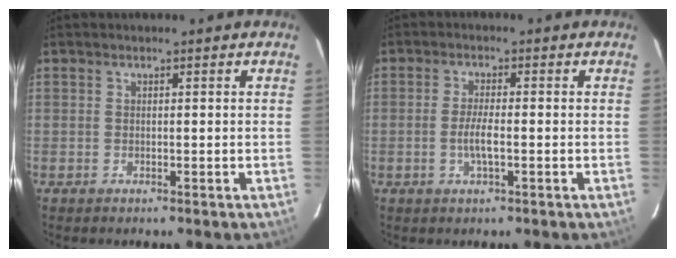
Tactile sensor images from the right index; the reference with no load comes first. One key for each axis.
{"total": 3.5, "fx": -0.9, "fy": 0.6, "fz": 3.3, "tx": -0.063, "ty": -0.005, "tz": -0.017}